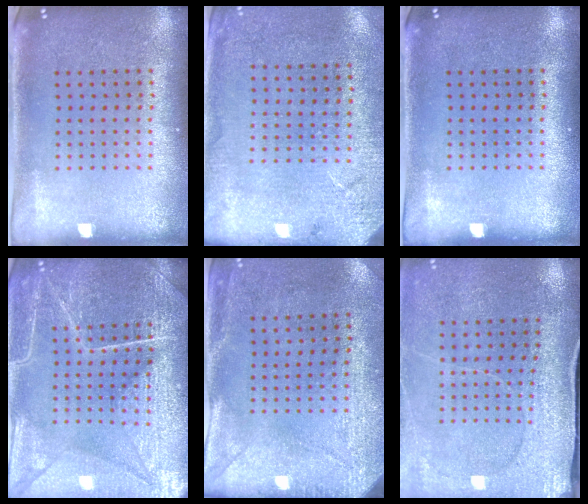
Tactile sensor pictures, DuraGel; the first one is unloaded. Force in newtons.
{"total": 2.6, "press": 2.4, "slide": 0.9}
{"total": 0.0}
{"total": 4.6, "press": 4.6, "slide": 0.5}
{"total": 3.0, "press": 2.3, "slide": 1.9}
{"total": 2.9, "press": 2.9, "slide": 0.4}